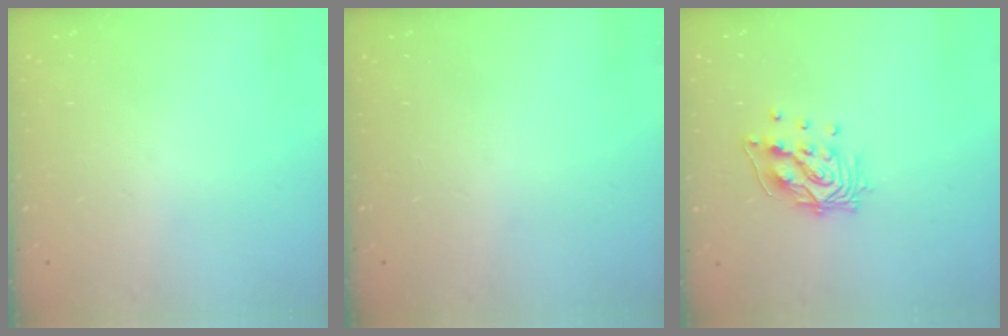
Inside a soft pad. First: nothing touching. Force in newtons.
{"total": 0.0}
{"total": 12.0, "press": 12.0, "slide": 1.1}